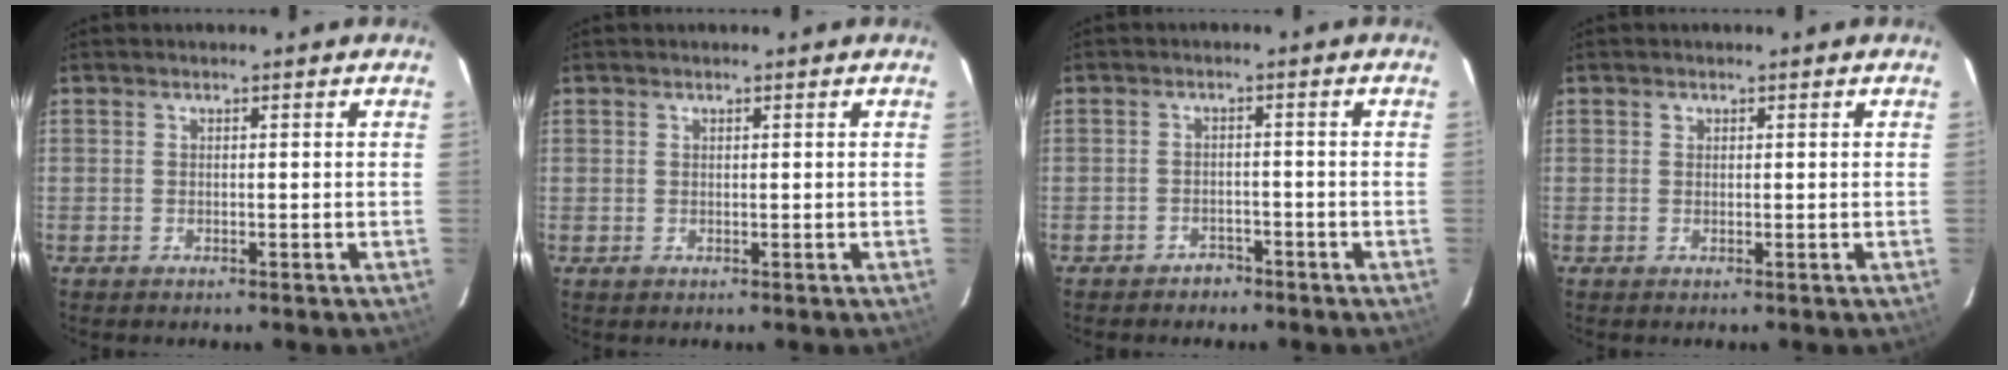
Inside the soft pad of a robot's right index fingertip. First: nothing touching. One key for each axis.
{"total": 0.8, "fx": 0.2, "fy": 0.8, "fz": 0.0, "tx": 0.004, "ty": 0.003, "tz": 0.000}
{"total": 3.2, "fx": -2.4, "fy": 2.0, "fz": 0.2, "tx": -0.010, "ty": 0.011, "tz": -0.034}
{"total": 0.6, "fx": 0.2, "fy": 0.6, "fz": 0.1, "tx": 0.002, "ty": 0.002, "tz": 0.002}